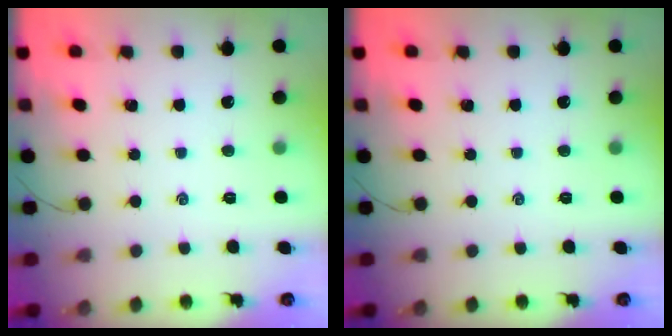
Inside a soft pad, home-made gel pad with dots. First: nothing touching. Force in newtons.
{"total": 0.0}